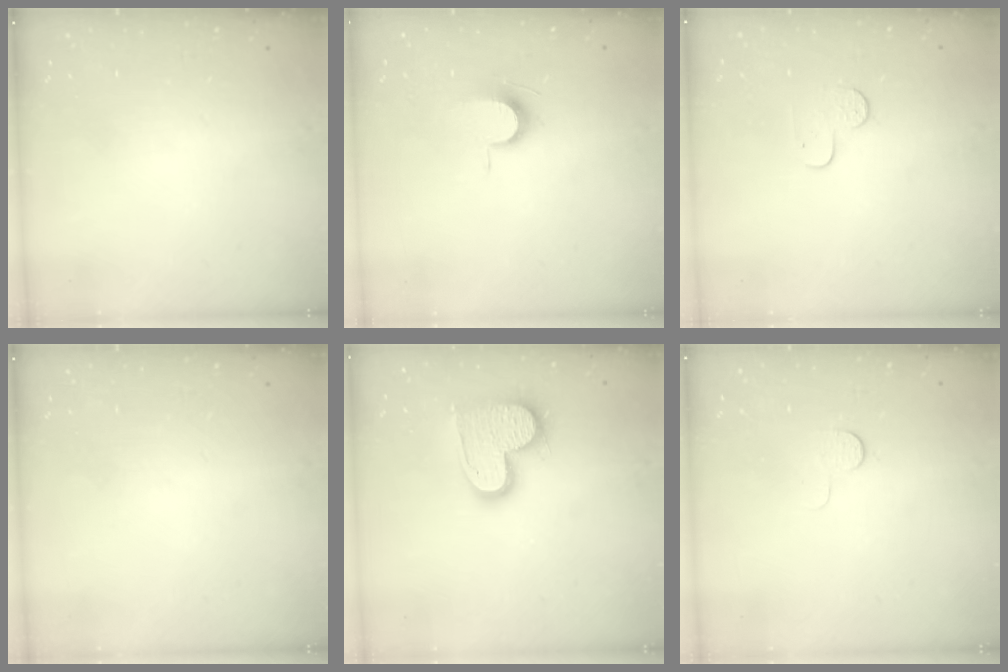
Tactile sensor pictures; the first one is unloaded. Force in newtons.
{"total": 6.5, "press": 6.4, "slide": 0.6}
{"total": 5.5, "press": 5.4, "slide": 0.6}
{"total": 0.0}
{"total": 14.9, "press": 14.9, "slide": 1.0}
{"total": 4.2, "press": 4.1, "slide": 1.0}